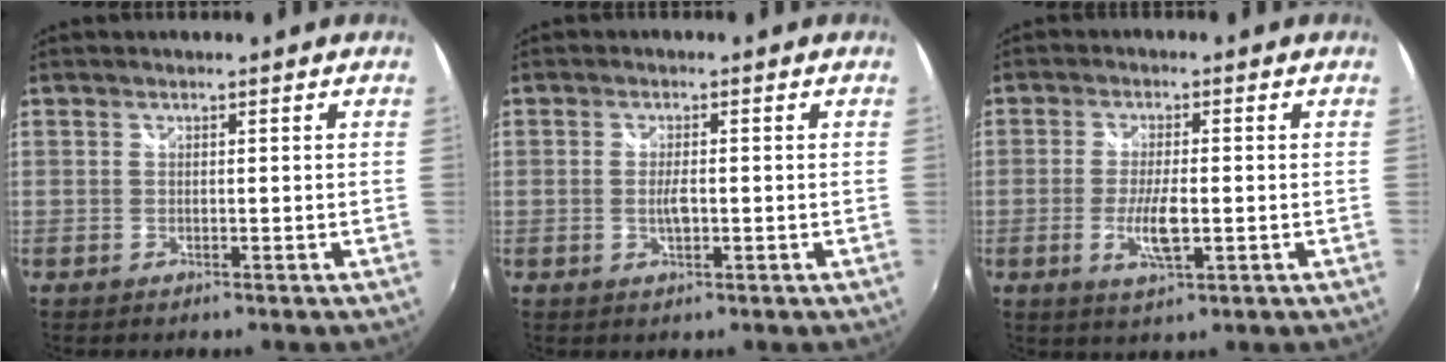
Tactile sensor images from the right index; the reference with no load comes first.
{"total": 2.5, "force": [-0.4, 0.8, 2.3], "torque": [-0.043, -0.003, -0.007]}
{"total": 5.8, "force": [-1.4, 1.5, 5.4], "torque": [-0.109, -0.009, -0.027]}